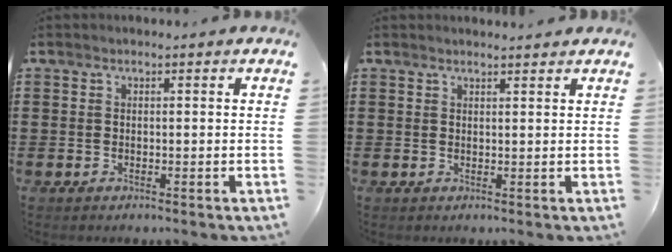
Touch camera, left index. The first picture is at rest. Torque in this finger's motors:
{"motor_torque": [-0.10, -0.22, -0.03, 0.00]}